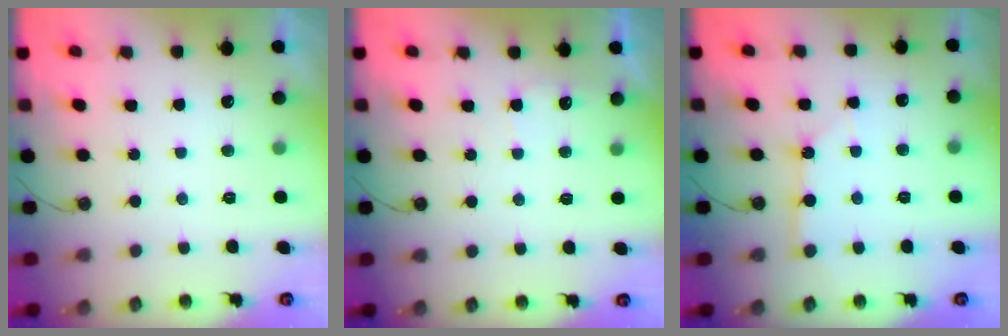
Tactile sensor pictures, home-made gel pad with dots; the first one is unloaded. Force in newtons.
{"total": 3.0, "press": 3.0, "slide": 0.3}
{"total": 2.7, "press": 2.7, "slide": 0.4}